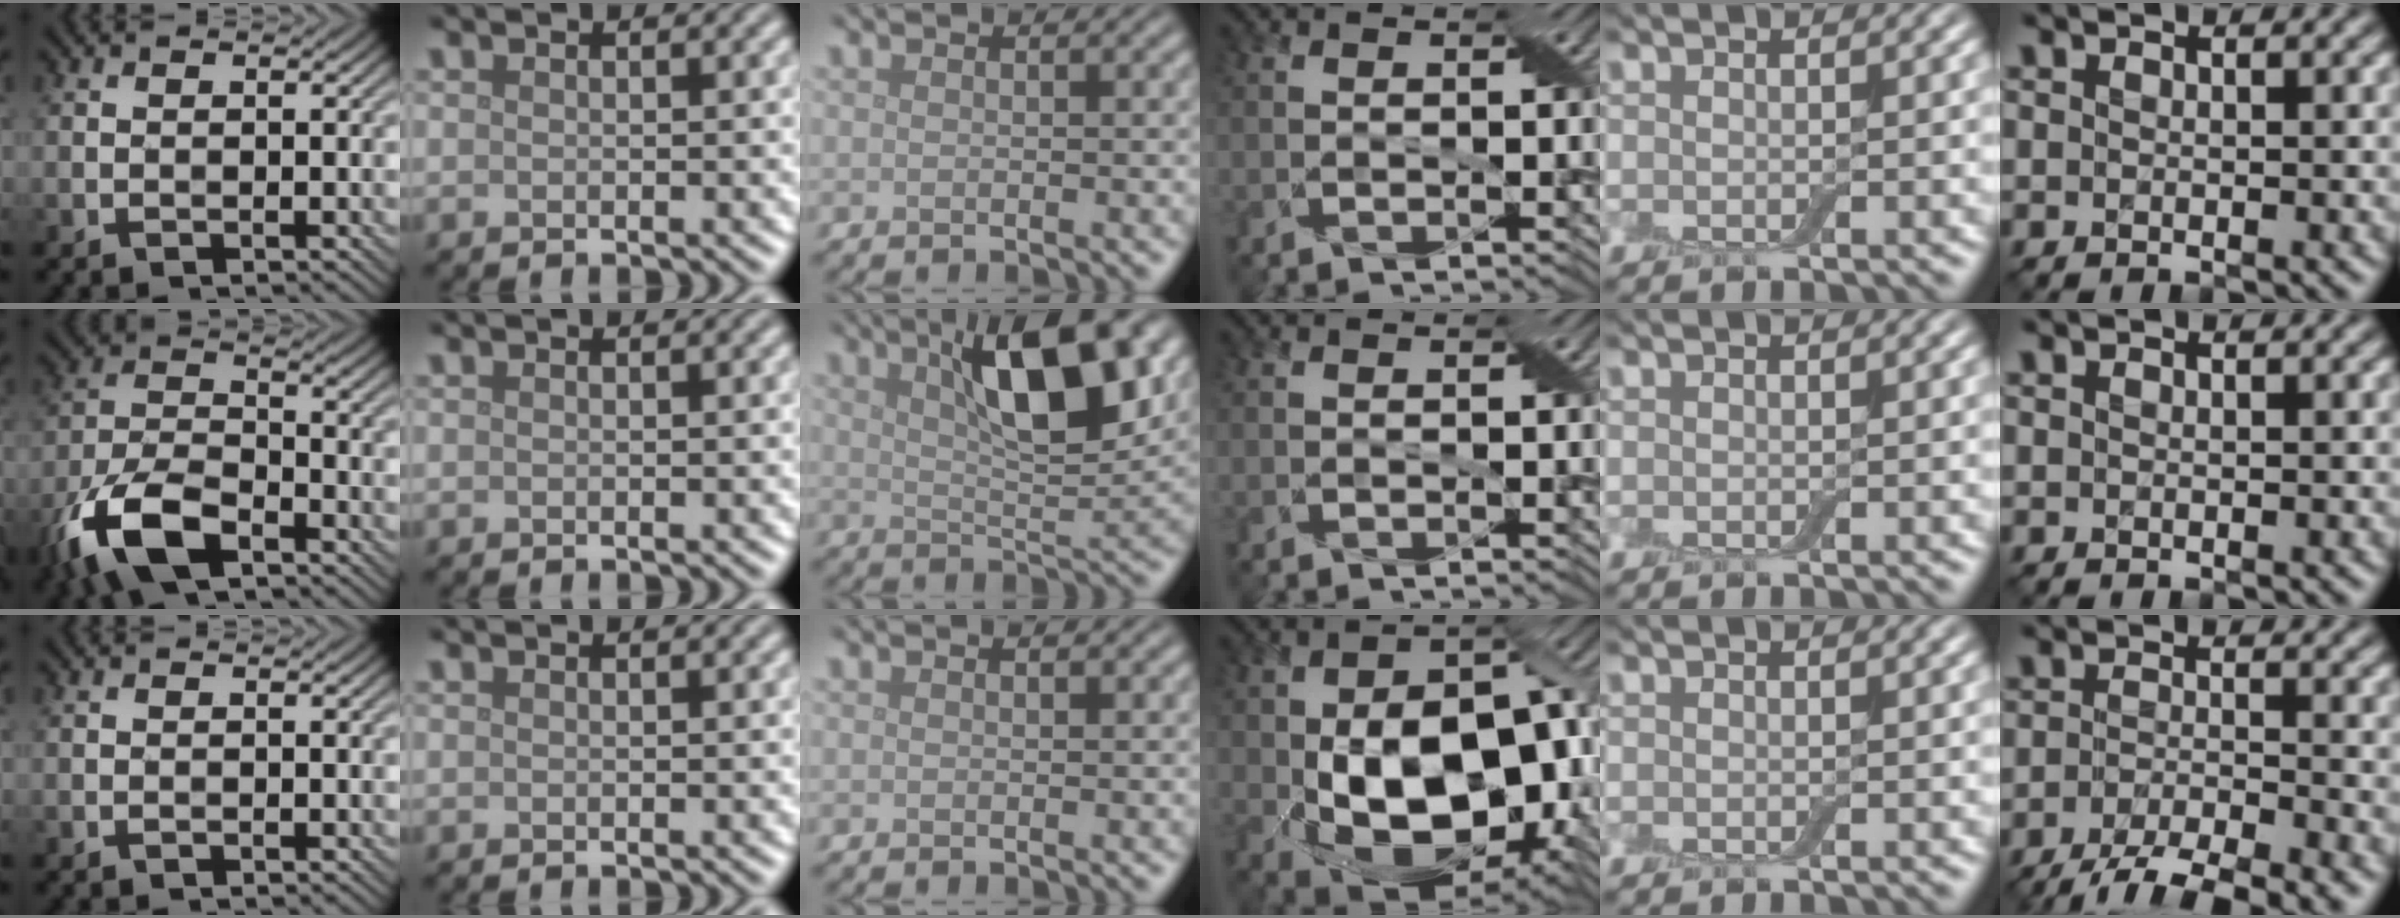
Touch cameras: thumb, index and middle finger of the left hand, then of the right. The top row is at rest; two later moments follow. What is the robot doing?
{"motion": "open", "object": "airpods case & airpods"}